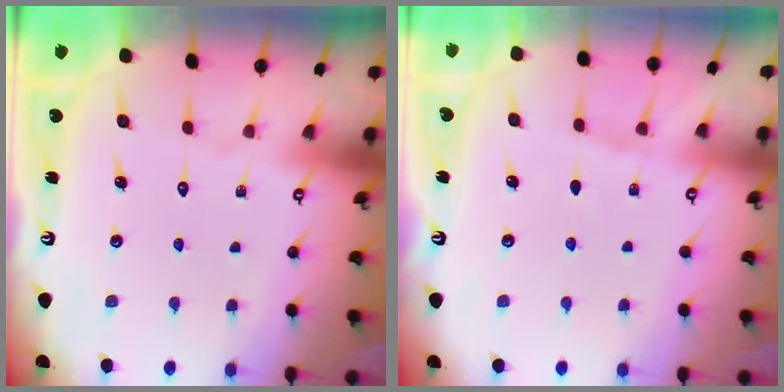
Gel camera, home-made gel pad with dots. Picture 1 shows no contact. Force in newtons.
{"total": 3.9, "press": 3.8, "slide": 0.6}